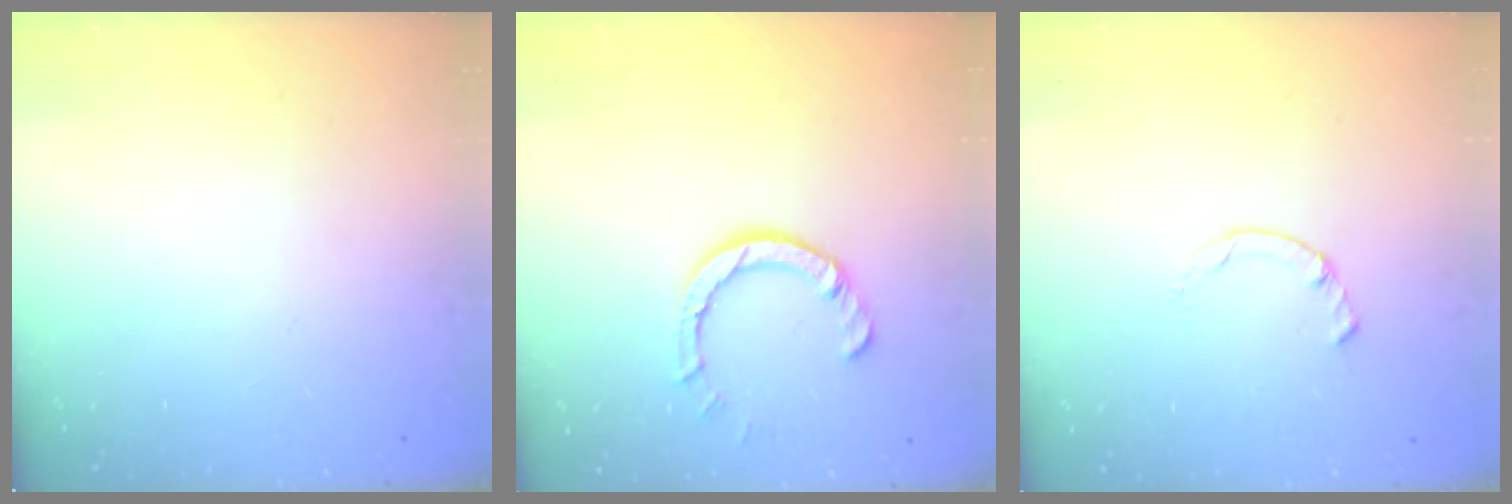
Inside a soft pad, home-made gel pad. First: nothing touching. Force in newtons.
{"total": 5.5, "press": 5.5, "slide": 0.4}
{"total": 0.5, "press": 0.4, "slide": 0.3}